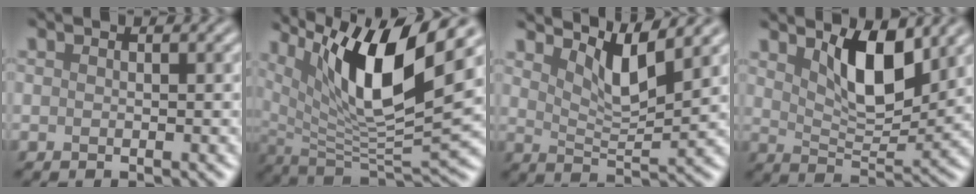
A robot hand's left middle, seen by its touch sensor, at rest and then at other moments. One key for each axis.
{"total": 11.9, "fx": 5.7, "fy": 2.9, "fz": 10.0, "tx": -0.173, "ty": -0.004, "tz": 0.110}
{"total": 3.8, "fx": 2.8, "fy": 0.7, "fz": 2.5, "tx": -0.053, "ty": -0.006, "tz": 0.052}
{"total": 5.8, "fx": 2.8, "fy": 2.2, "fz": 4.5, "tx": -0.081, "ty": -0.004, "tz": 0.048}